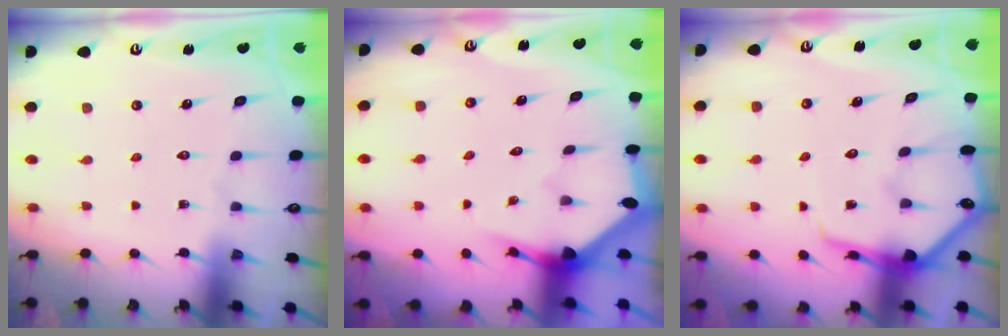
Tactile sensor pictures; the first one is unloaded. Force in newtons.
{"total": 2.9, "press": 2.9, "slide": 0.2}
{"total": 6.6, "press": 6.5, "slide": 0.7}